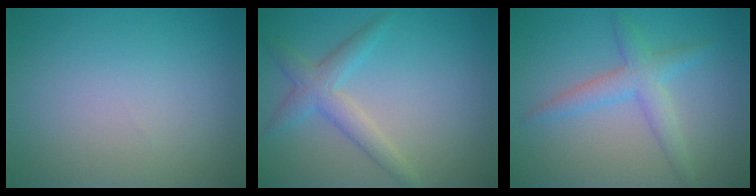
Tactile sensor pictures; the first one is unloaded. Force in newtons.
{"total": 2.9, "press": 2.9, "slide": 0.2}
{"total": 3.1, "press": 3.1, "slide": 0.2}